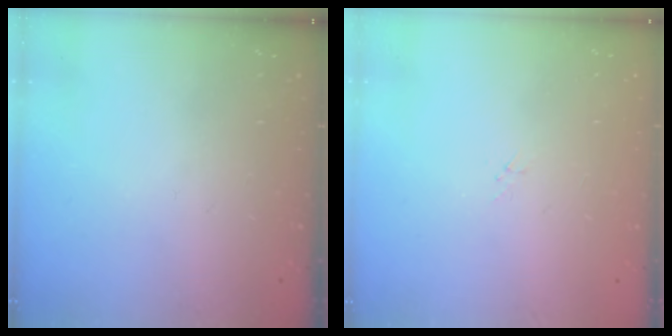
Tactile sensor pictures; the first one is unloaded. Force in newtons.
{"total": 1.7, "press": 1.6, "slide": 0.2}